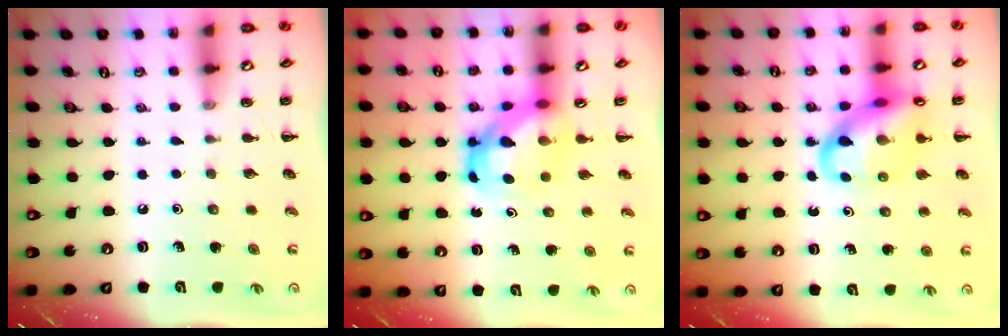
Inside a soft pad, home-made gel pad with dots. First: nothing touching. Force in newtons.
{"total": 6.2, "press": 6.0, "slide": 1.6}
{"total": 16.7, "press": 16.3, "slide": 3.4}